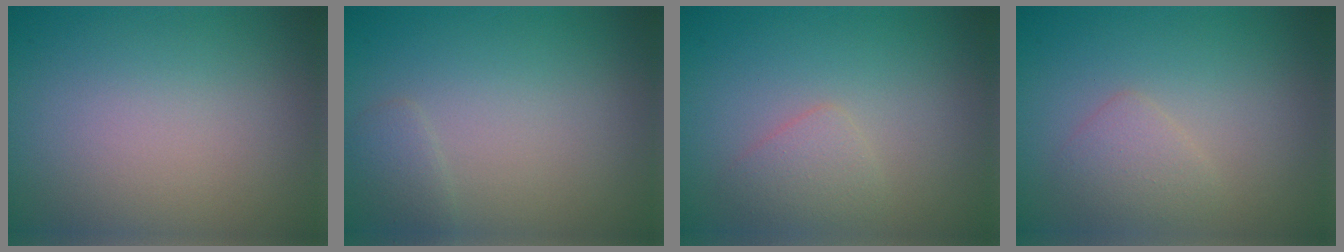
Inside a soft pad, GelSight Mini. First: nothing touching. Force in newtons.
{"total": 1.1, "press": 1.1, "slide": 0.1}
{"total": 1.6, "press": 1.6, "slide": 0.1}
{"total": 1.6, "press": 1.6, "slide": 0.0}